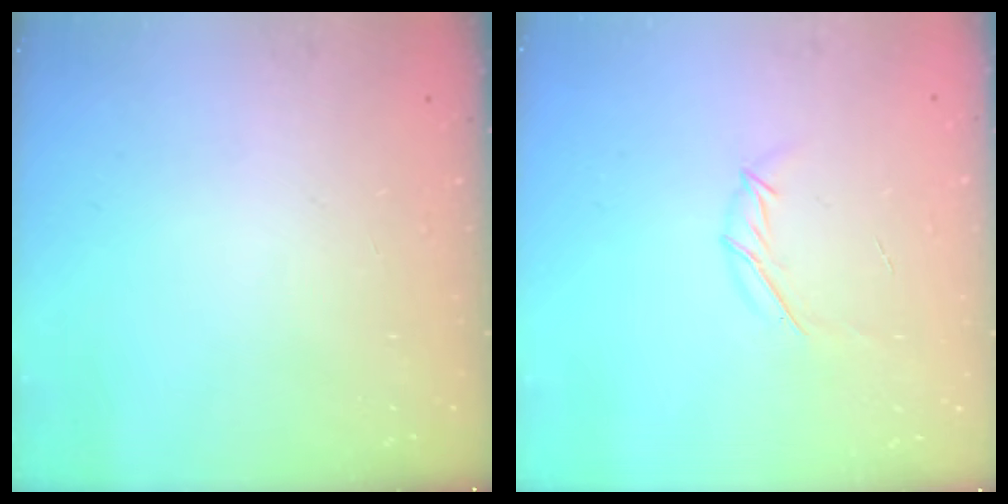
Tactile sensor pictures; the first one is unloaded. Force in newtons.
{"total": 5.0, "press": 4.9, "slide": 1.2}